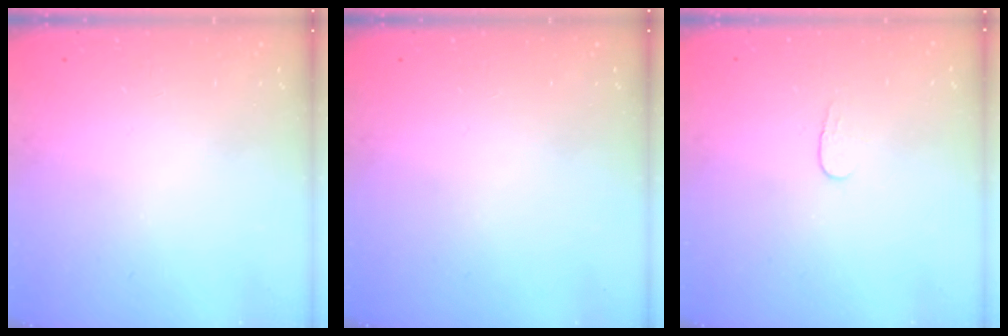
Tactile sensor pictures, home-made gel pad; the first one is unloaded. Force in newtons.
{"total": 0.0}
{"total": 3.5, "press": 3.4, "slide": 0.4}